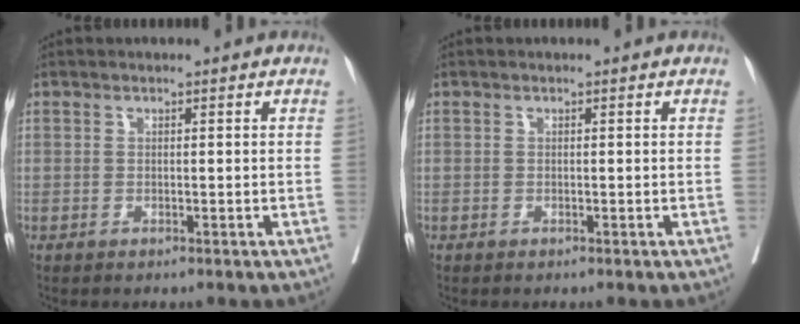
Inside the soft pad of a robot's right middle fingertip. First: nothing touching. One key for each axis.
{"total": 0.0}